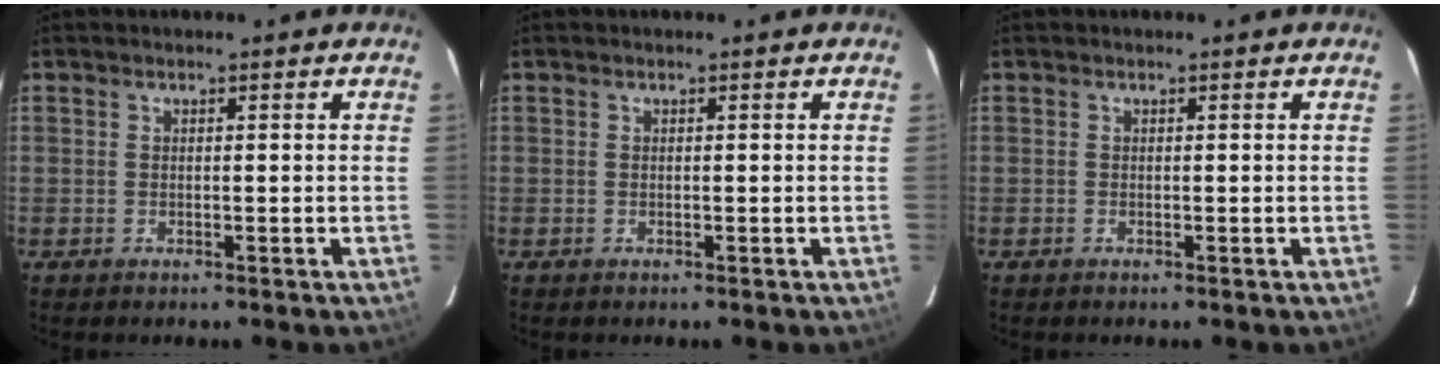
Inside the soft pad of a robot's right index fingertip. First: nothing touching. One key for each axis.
{"total": 0.0}
{"total": 0.0}